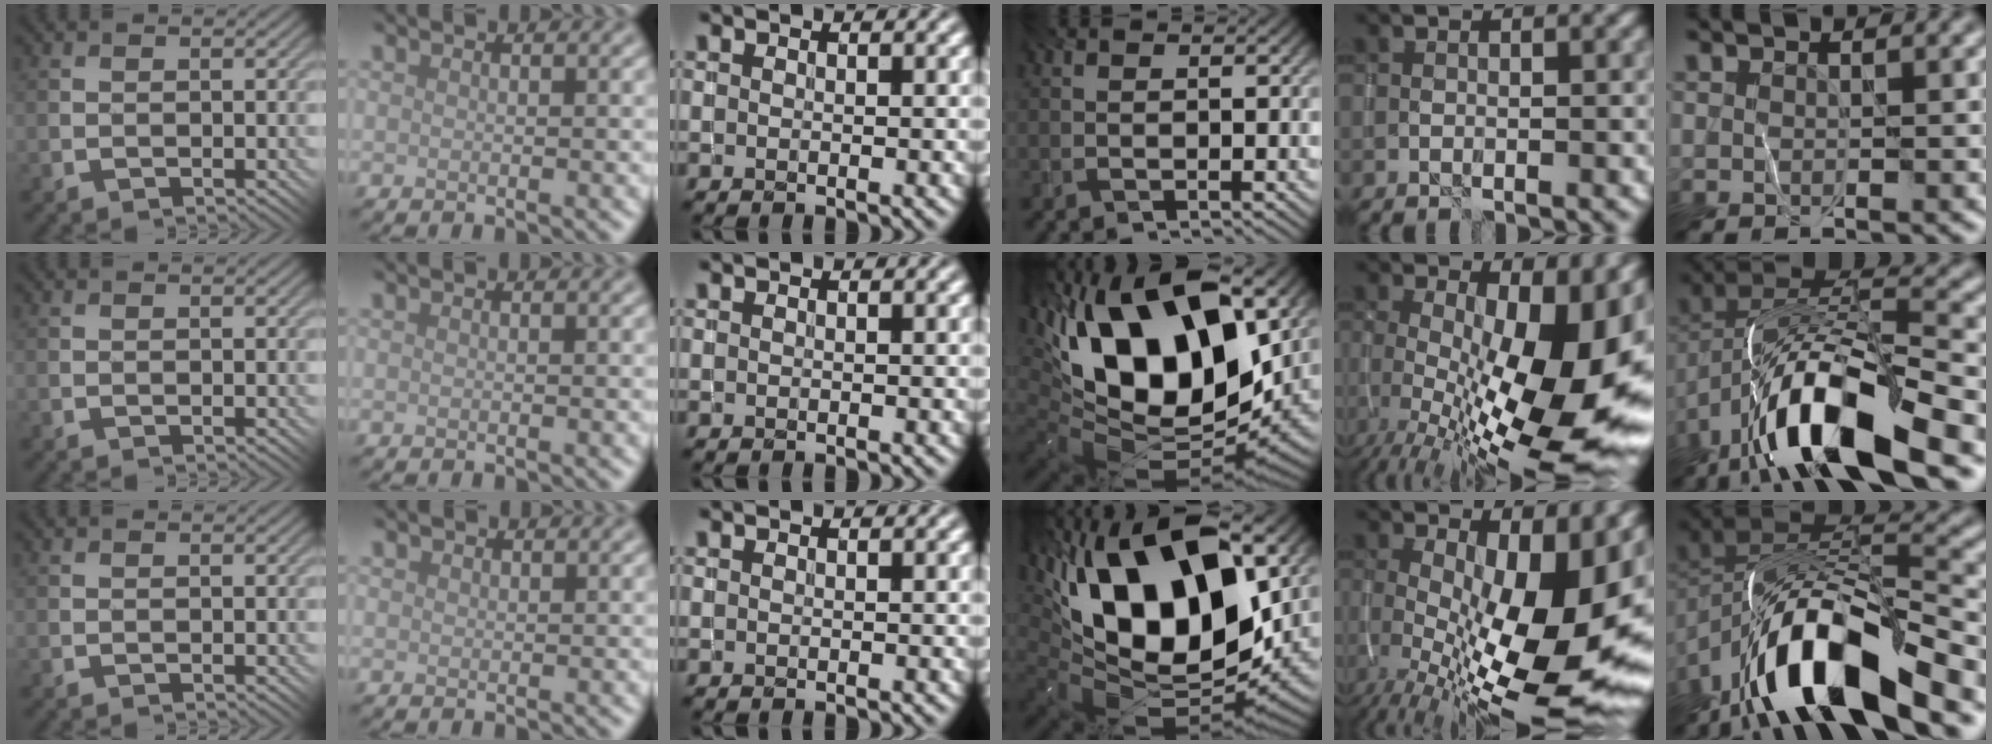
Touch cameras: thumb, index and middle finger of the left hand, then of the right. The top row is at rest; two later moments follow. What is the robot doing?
{"motion": "wrap", "object": "yarn"}